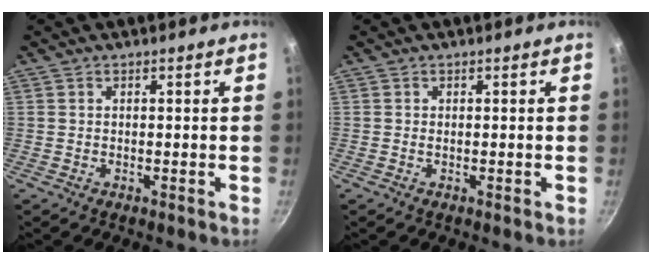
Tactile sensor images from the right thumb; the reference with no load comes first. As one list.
[{"total": 0.0}]